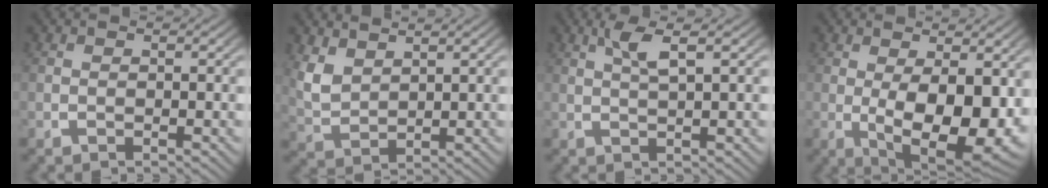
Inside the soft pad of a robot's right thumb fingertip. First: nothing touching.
{"total": 3.6, "force": [1.8, 2.2, 2.1], "torque": [-0.058, -0.008, 0.049]}
{"total": 2.8, "force": [1.7, 0.4, 2.3], "torque": [-0.044, 0.006, 0.032]}
{"total": 10.5, "force": [-1.1, 6.0, 8.5], "torque": [-0.156, -0.049, 0.008]}